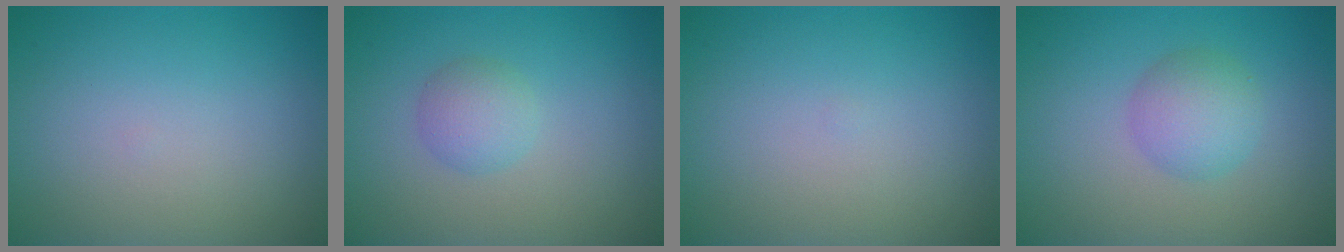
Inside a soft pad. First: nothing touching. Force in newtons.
{"total": 2.1, "press": 2.1, "slide": 0.1}
{"total": 0.0}
{"total": 3.2, "press": 3.2, "slide": 0.0}